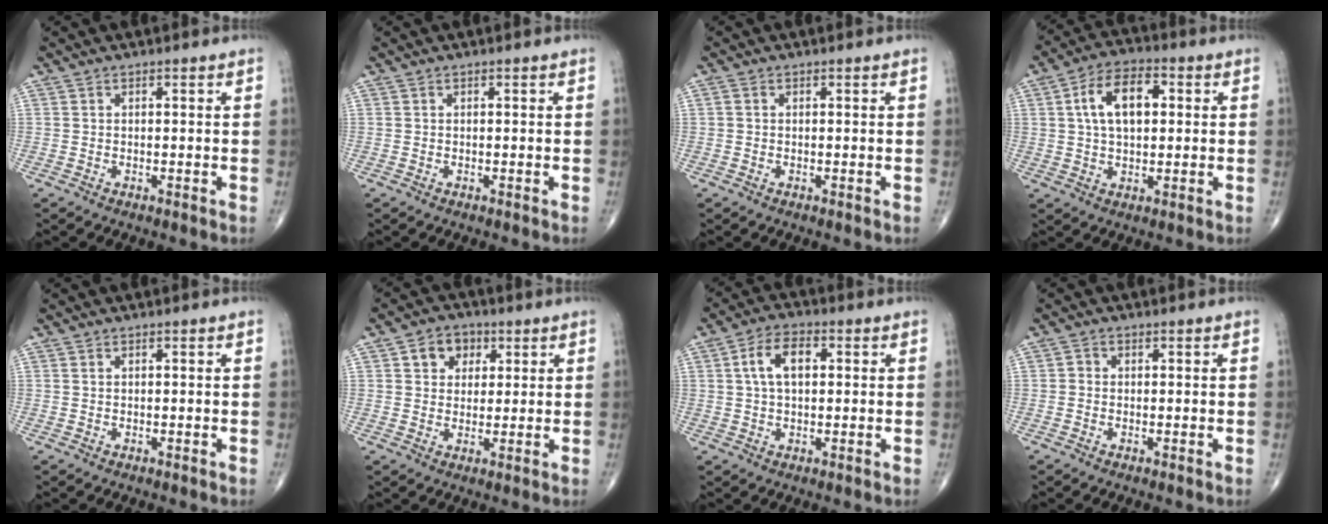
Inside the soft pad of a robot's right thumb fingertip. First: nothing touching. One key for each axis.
{"total": 0.0}
{"total": 0.7, "fx": 0.1, "fy": 0.6, "fz": 0.4, "tx": -0.007, "ty": 0.001, "tz": 0.000}
{"total": 10.7, "fx": 2.1, "fy": 6.1, "fz": 8.5, "tx": -0.140, "ty": 0.016, "tz": 0.032}
{"total": 0.0}
{"total": 6.2, "fx": 2.4, "fy": 5.0, "fz": 2.9, "tx": -0.013, "ty": -0.002, "tz": 0.034}
{"total": 7.3, "fx": 1.5, "fy": 4.2, "fz": 5.8, "tx": -0.102, "ty": 0.014, "tz": 0.024}
{"total": 1.1, "fx": 0.0, "fy": 1.0, "fz": 0.4, "tx": -0.004, "ty": 0.002, "tz": -0.003}